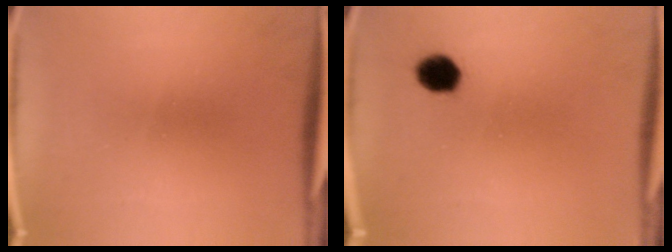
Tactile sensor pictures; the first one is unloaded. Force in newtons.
{"total": 5.0}